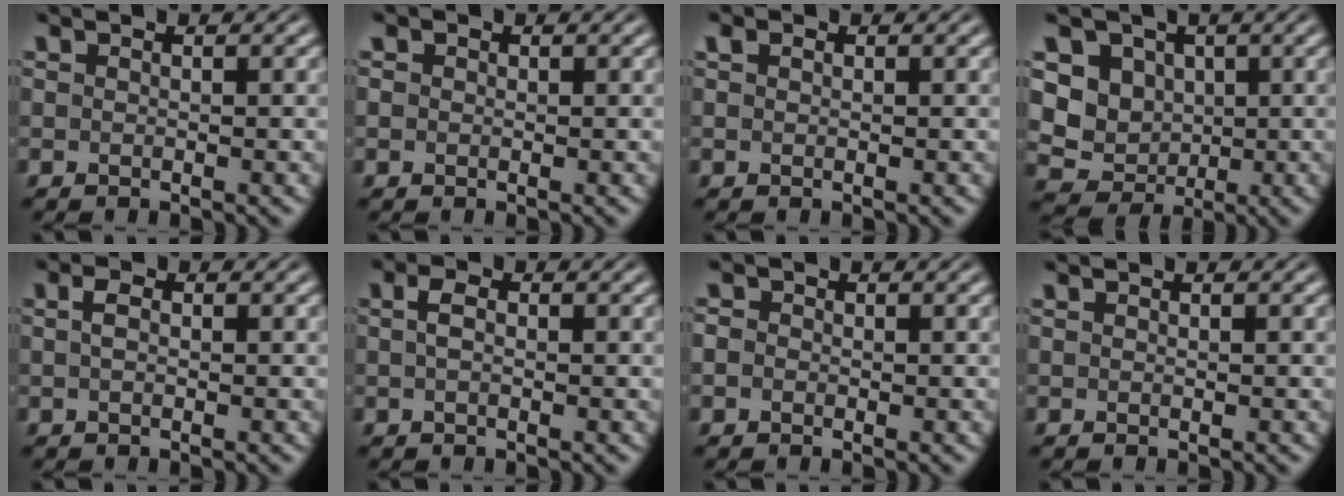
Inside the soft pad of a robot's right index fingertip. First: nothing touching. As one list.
[{"total": 1.0, "force": [0.1, 0.9, 0.4], "torque": [-0.012, -0.007, 0.005]}, {"total": 0.5, "force": [0.4, 0.2, 0.3], "torque": [-0.003, 0.000, 0.011]}, {"total": 12.0, "force": [0.0, 11.1, 4.6], "torque": [-0.140, -0.047, 0.007]}, {"total": 0.7, "force": [-0.1, -0.2, 0.7], "torque": [-0.010, -0.004, 0.001]}, {"total": 1.0, "force": [-0.1, 0.0, 1.0], "torque": [-0.019, -0.003, 0.001]}, {"total": 1.4, "force": [-0.4, 1.3, 0.5], "torque": [-0.016, -0.006, -0.008]}, {"total": 0.0}]